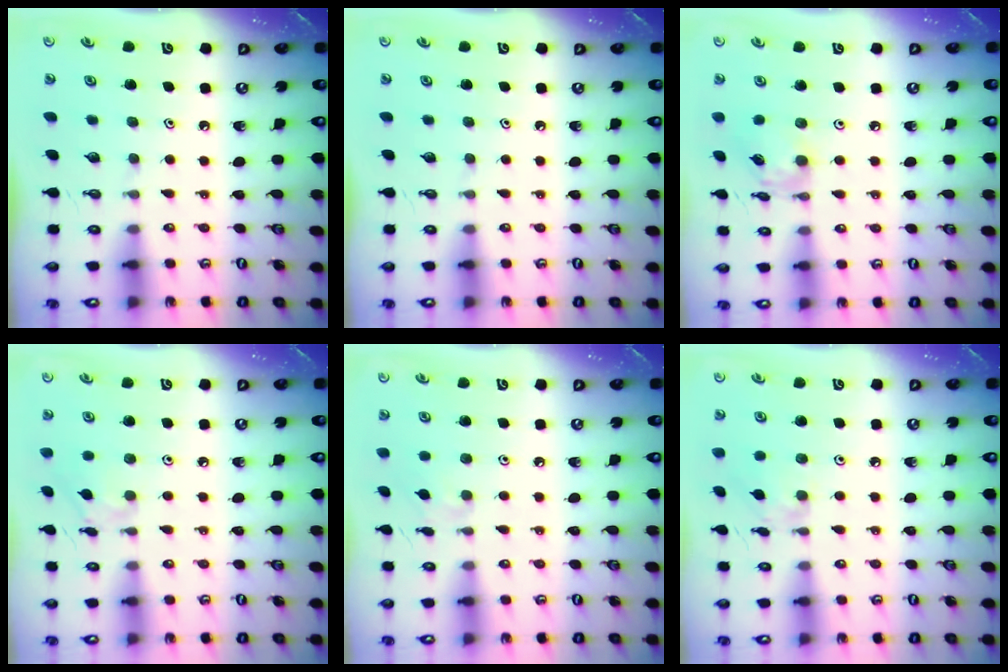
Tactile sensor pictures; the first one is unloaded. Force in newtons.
{"total": 0.0}
{"total": 8.8, "press": 8.8, "slide": 0.5}
{"total": 4.5, "press": 4.5, "slide": 0.4}
{"total": 3.4, "press": 3.3, "slide": 0.7}
{"total": 2.8, "press": 2.7, "slide": 0.5}